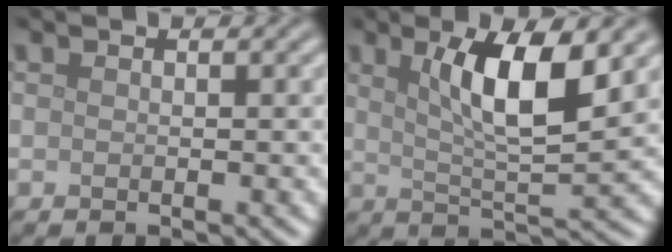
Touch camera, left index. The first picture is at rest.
{"total": 6.8, "force": [2.4, 1.7, 6.2], "torque": [-0.102, -0.004, 0.044]}